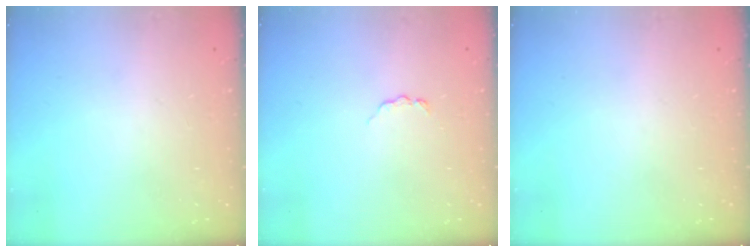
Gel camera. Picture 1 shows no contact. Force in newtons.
{"total": 2.9, "press": 2.9, "slide": 0.4}
{"total": 0.0}